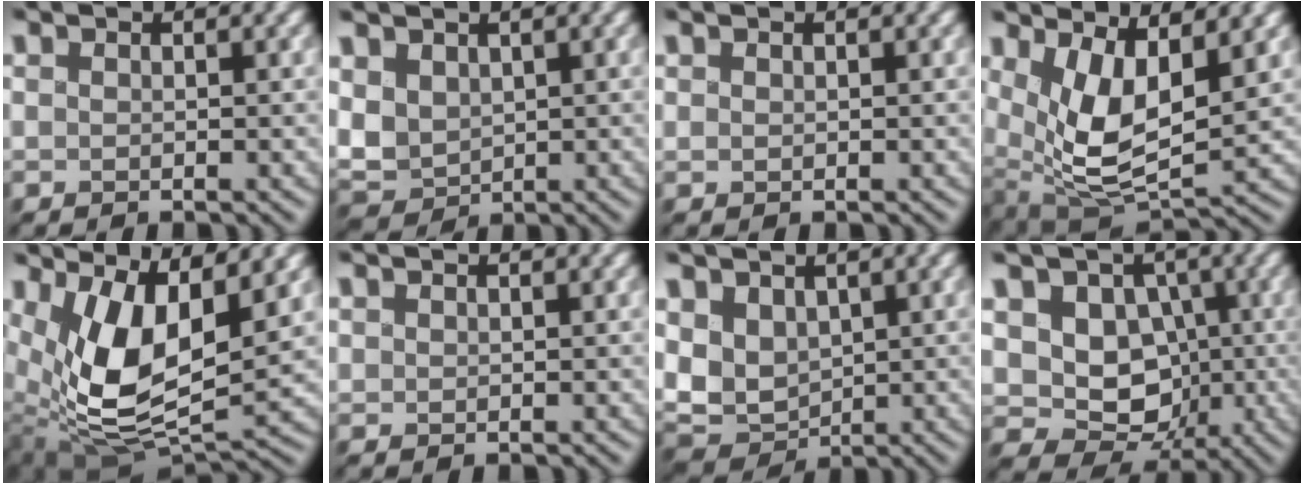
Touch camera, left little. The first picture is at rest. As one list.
[{"total": 3.9, "force": [0.5, 2.9, 2.6], "torque": [-0.088, 0.000, 0.016]}, {"total": 0.0}, {"total": 8.5, "force": [2.3, 4.4, 6.9], "torque": [-0.138, -0.017, 0.056]}, {"total": 10.1, "force": [2.7, 4.8, 8.5], "torque": [-0.181, -0.011, 0.059]}, {"total": 0.0}, {"total": 5.1, "force": [1.0, 3.8, 3.3], "torque": [-0.102, 0.001, 0.025]}, {"total": 8.9, "force": [-0.1, 7.5, 4.8], "torque": [-0.075, 0.013, -0.019]}]